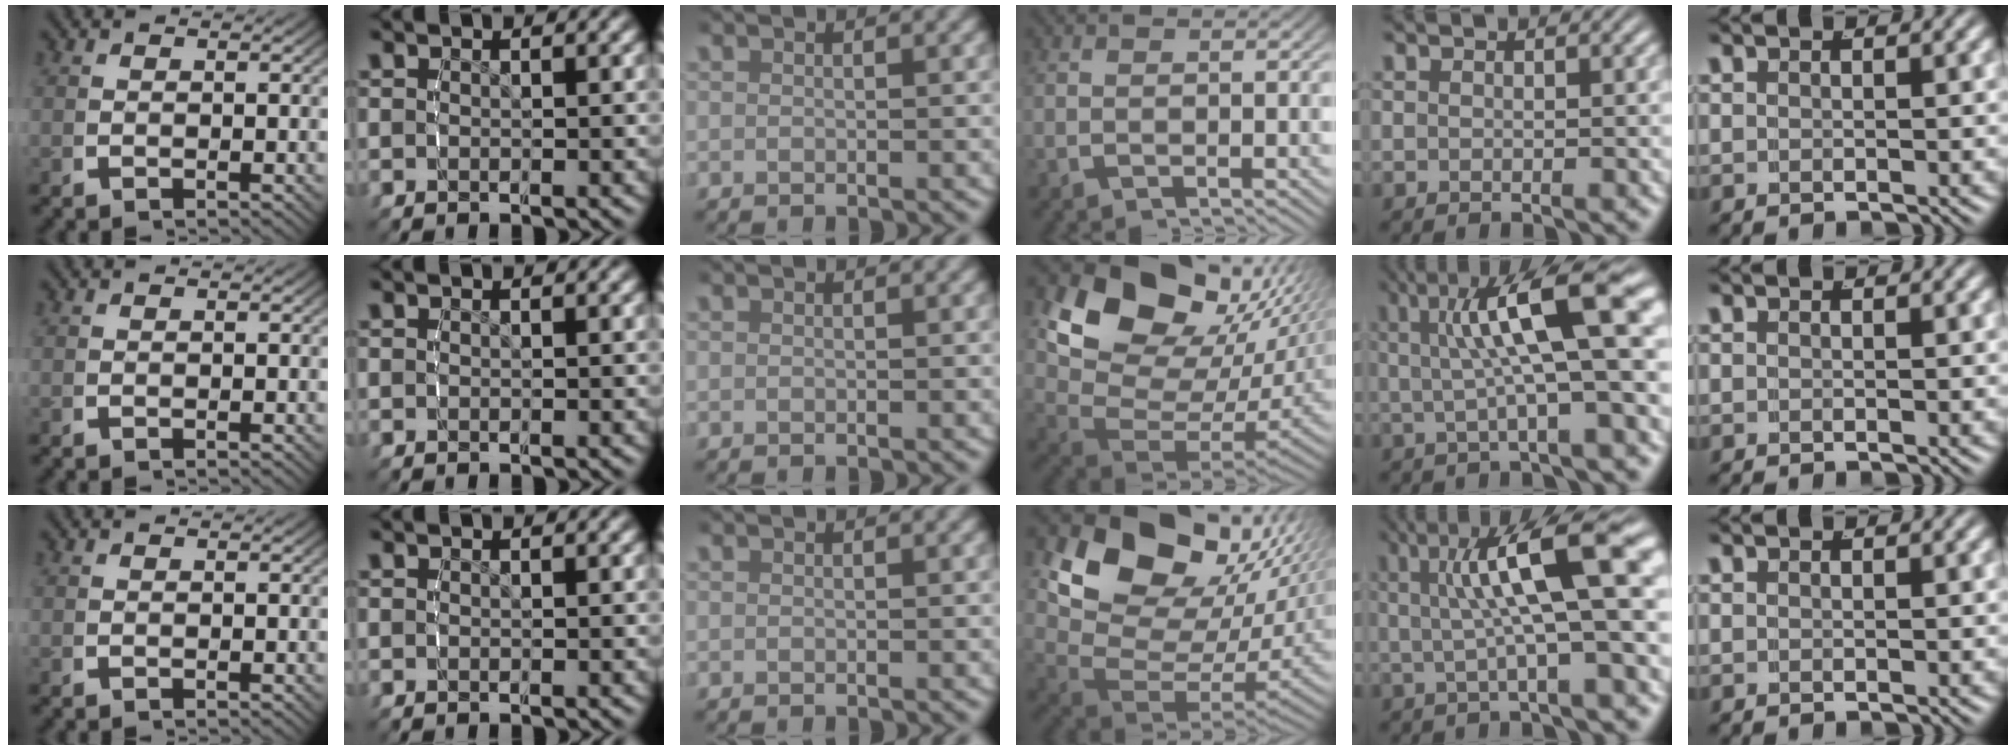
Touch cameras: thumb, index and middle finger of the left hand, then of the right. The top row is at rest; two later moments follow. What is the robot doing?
{"motion": "lift_and_place", "object": "lipstick"}